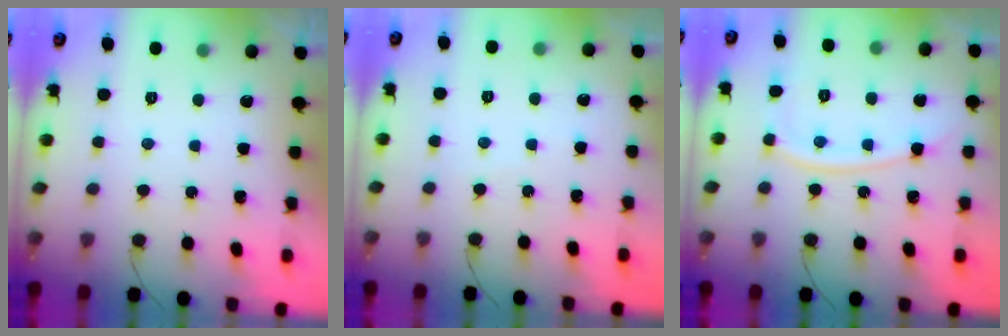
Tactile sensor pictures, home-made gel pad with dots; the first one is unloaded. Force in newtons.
{"total": 3.0, "press": 3.0, "slide": 0.4}
{"total": 8.9, "press": 8.9, "slide": 0.1}